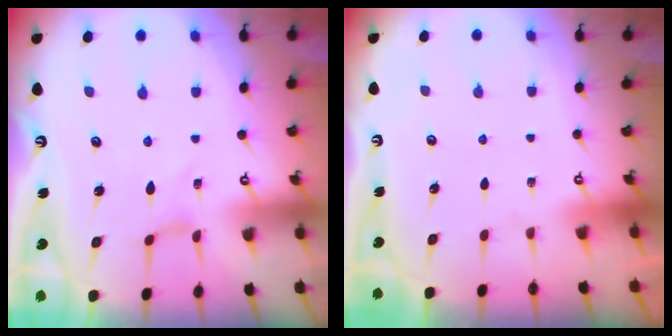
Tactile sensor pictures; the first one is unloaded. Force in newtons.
{"total": 0.0}